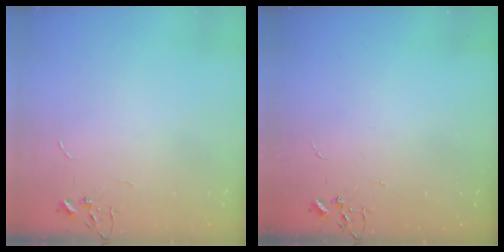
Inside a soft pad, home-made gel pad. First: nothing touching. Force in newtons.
{"total": 0.0}